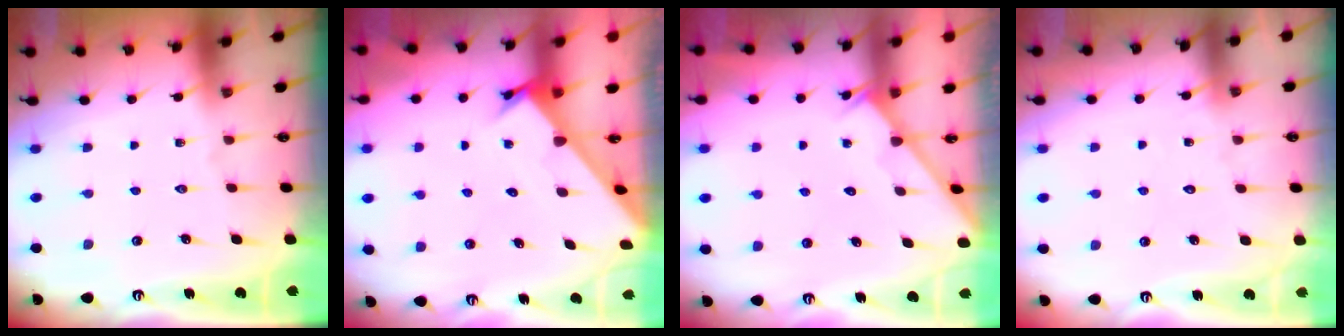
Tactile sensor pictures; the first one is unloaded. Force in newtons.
{"total": 2.3, "press": 2.3, "slide": 0.0}
{"total": 2.0, "press": 2.0, "slide": 0.1}
{"total": 5.5, "press": 5.5, "slide": 0.4}